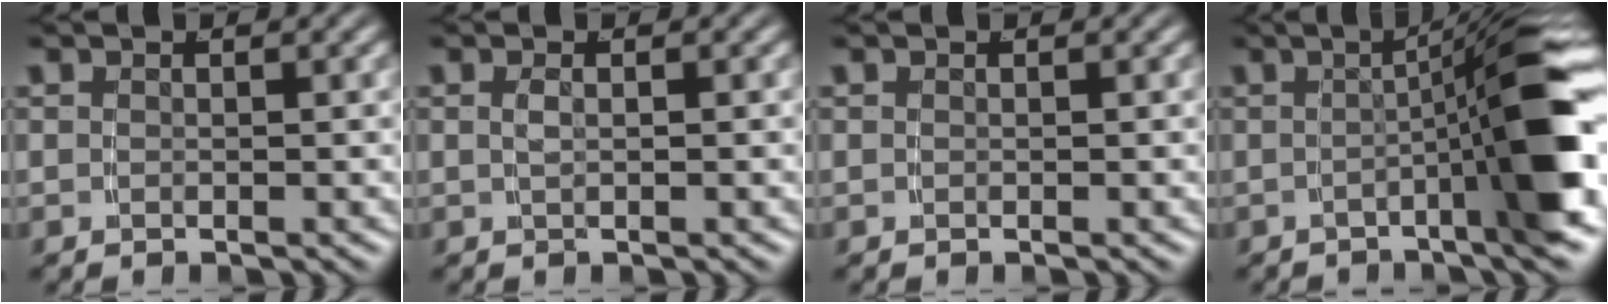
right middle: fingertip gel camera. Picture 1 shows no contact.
{"total": 0.9, "force": [-0.1, -0.5, 0.7], "torque": [-0.011, -0.001, 0.003]}
{"total": 0.0}
{"total": 7.9, "force": [-1.1, 0.3, 7.8], "torque": [-0.099, 0.015, -0.023]}